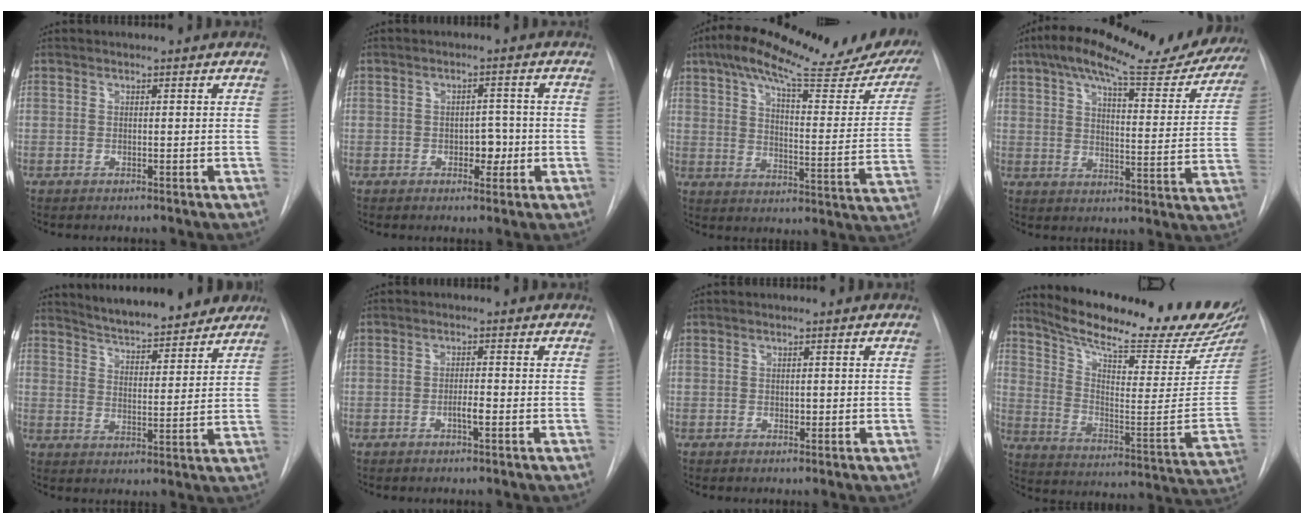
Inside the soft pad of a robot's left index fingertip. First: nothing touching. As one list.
[{"total": 3.3, "force": [-0.9, 2.1, 2.4], "torque": [-0.027, 0.004, -0.009]}, {"total": 27.9, "force": [22.1, 4.7, 16.3], "torque": [-0.246, -0.026, 0.280]}, {"total": 23.4, "force": [19.9, 4.3, 11.5], "torque": [-0.173, -0.014, 0.251]}, {"total": 14.1, "force": [12.9, 2.3, 4.9], "torque": [-0.070, -0.001, 0.182]}, {"total": 1.9, "force": [-0.8, 0.3, 1.7], "torque": [-0.030, 0.000, -0.015]}, {"total": 0.7, "force": [-0.1, 0.5, 0.4], "torque": [-0.006, 0.000, -0.002]}, {"total": 26.4, "force": [23.1, 3.1, 12.4], "torque": [-0.198, -0.084, 0.315]}]